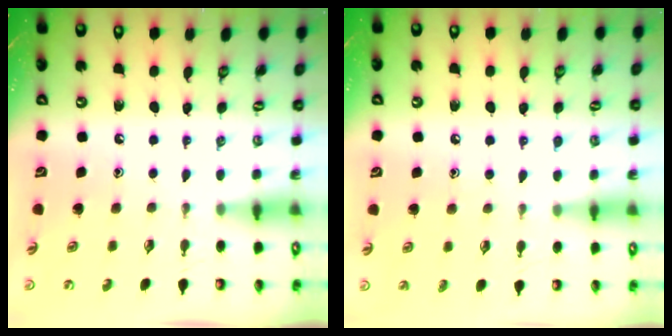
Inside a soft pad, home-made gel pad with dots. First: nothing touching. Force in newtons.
{"total": 4.7, "press": 4.7, "slide": 0.5}